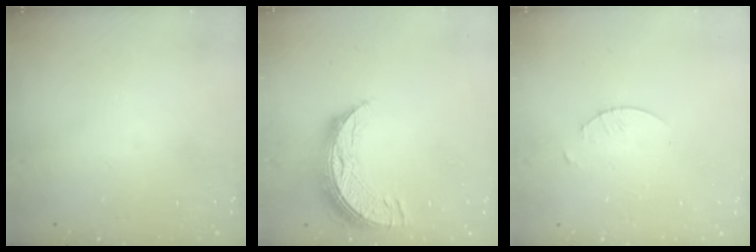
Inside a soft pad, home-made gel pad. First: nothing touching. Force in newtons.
{"total": 10.9, "press": 10.9, "slide": 0.9}
{"total": 1.7, "press": 1.6, "slide": 0.2}